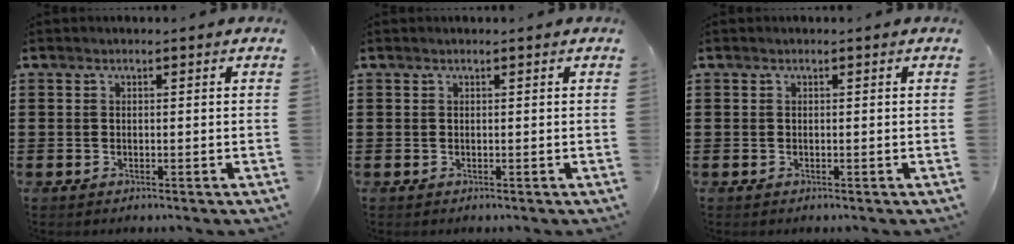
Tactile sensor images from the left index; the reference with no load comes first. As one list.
[{"total": 0.0}, {"total": 0.0}]